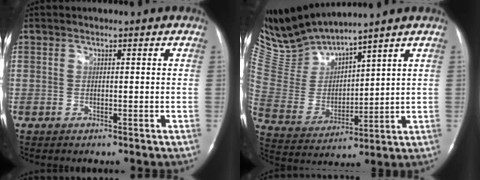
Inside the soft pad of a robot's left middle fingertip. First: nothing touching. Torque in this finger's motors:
{"motor_torque": [0.02, -0.34, -0.03, 0.03]}